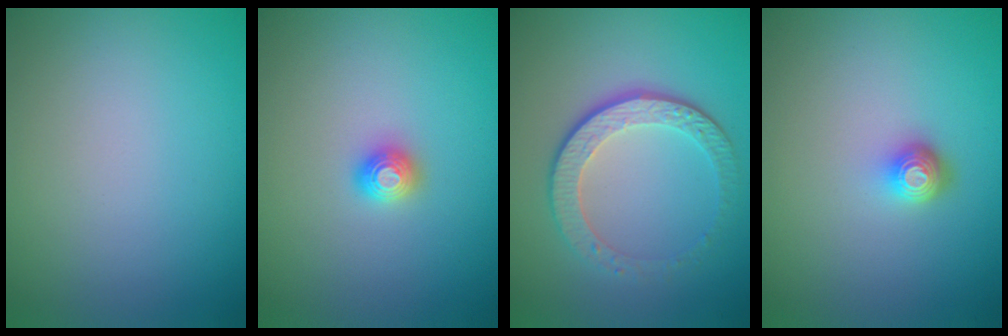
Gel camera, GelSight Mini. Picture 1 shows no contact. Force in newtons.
{"total": 1.2, "press": 1.2, "slide": 0.3}
{"total": 4.4, "press": 3.2, "slide": 2.9}
{"total": 1.7, "press": 1.3, "slide": 1.2}